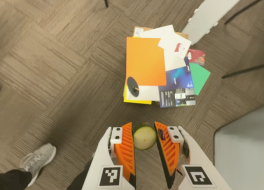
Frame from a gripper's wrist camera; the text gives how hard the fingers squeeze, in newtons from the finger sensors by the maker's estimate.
{"total": 10.6, "left": 11.5, "right": 9.7}